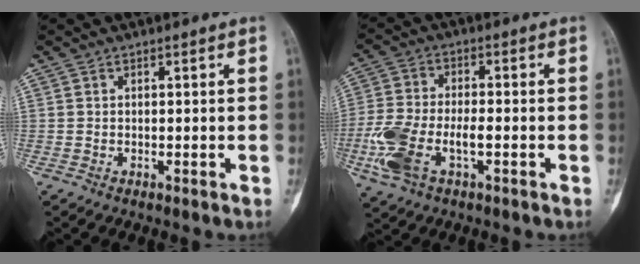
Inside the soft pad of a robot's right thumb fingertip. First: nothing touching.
{"total": 11.7, "force": [-3.7, 5.9, 9.4], "torque": [-0.216, 0.016, -0.069]}